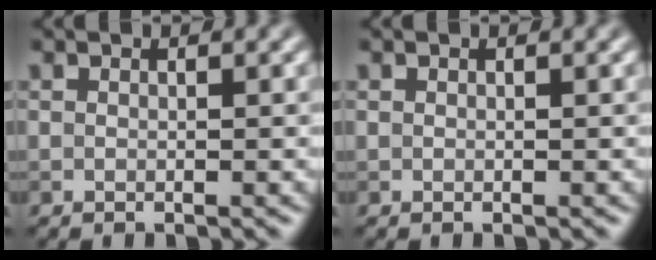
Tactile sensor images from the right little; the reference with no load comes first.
{"total": 0.0}